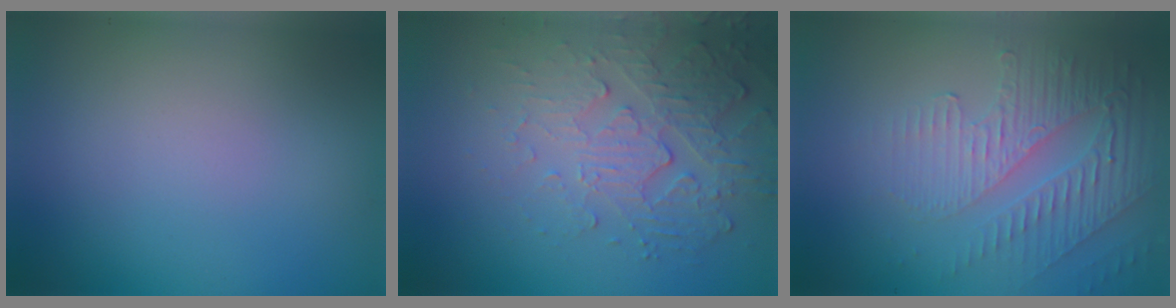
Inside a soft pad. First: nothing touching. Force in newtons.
{"total": 4.2, "press": 3.6, "slide": 2.1}
{"total": 5.6, "press": 3.2, "slide": 4.5}